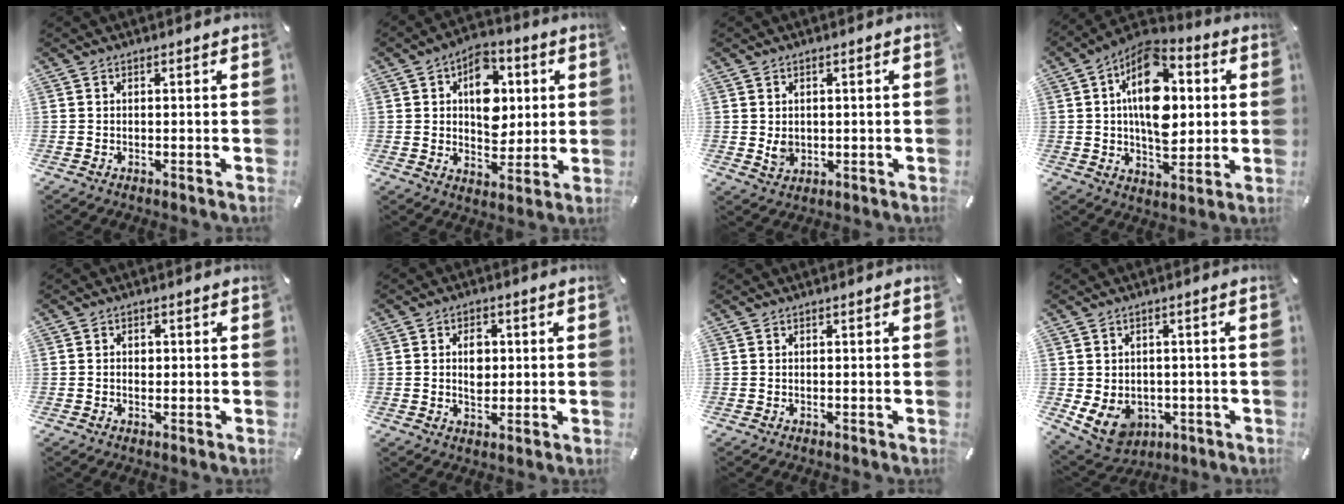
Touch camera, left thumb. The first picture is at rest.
{"total": 12.2, "force": [2.9, 9.1, 7.7], "torque": [-0.095, 0.000, 0.050]}
{"total": 3.1, "force": [0.4, 2.7, 1.5], "torque": [-0.020, -0.006, 0.003]}
{"total": 17.3, "force": [3.0, 11.0, 13.0], "torque": [-0.223, -0.013, 0.051]}
{"total": 1.7, "force": [-0.1, 1.3, 1.1], "torque": [-0.023, 0.004, -0.004]}
{"total": 5.4, "force": [0.5, 4.1, 3.6], "torque": [-0.041, -0.003, 0.003]}
{"total": 0.0}
{"total": 7.7, "force": [-1.7, 6.5, 3.8], "torque": [-0.092, -0.003, -0.033]}